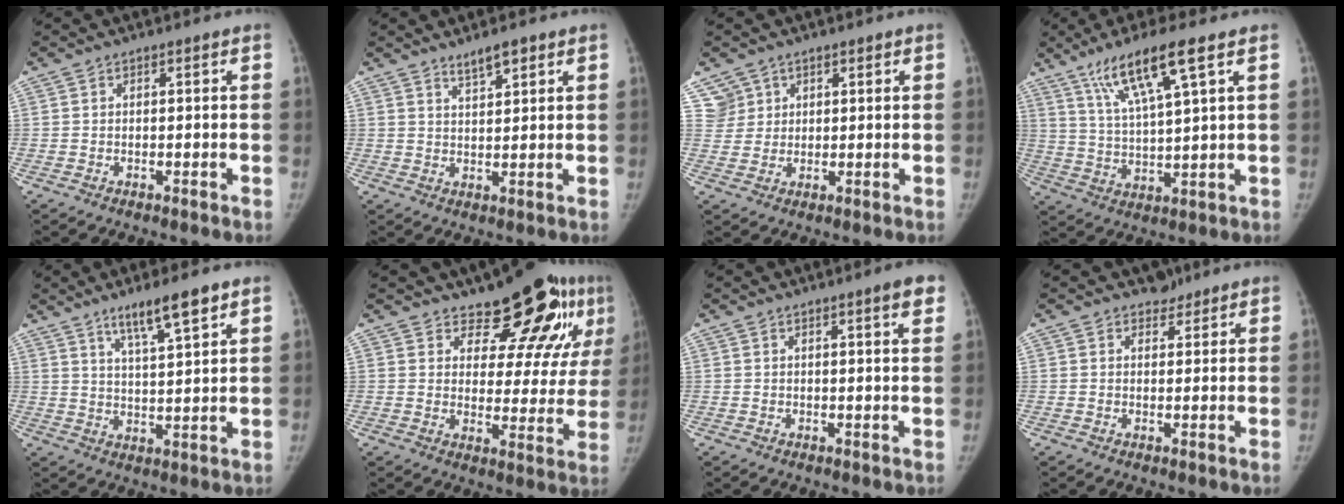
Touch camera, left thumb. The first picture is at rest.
{"total": 3.9, "force": [2.9, 1.0, 2.4], "torque": [-0.034, -0.019, 0.051]}
{"total": 4.1, "force": [2.4, 3.3, -0.4], "torque": [0.040, -0.017, 0.041]}
{"total": 11.8, "force": [6.8, 1.3, 9.6], "torque": [-0.187, -0.020, 0.130]}
{"total": 9.3, "force": [6.1, 1.2, 7.0], "torque": [-0.115, -0.029, 0.109]}
{"total": 16.8, "force": [10.6, 7.5, 10.6], "torque": [-0.087, -0.068, 0.135]}
{"total": 4.0, "force": [2.4, 0.4, 3.2], "torque": [-0.035, -0.009, 0.028]}
{"total": 2.3, "force": [1.9, 1.4, 0.0], "torque": [0.016, -0.011, 0.023]}